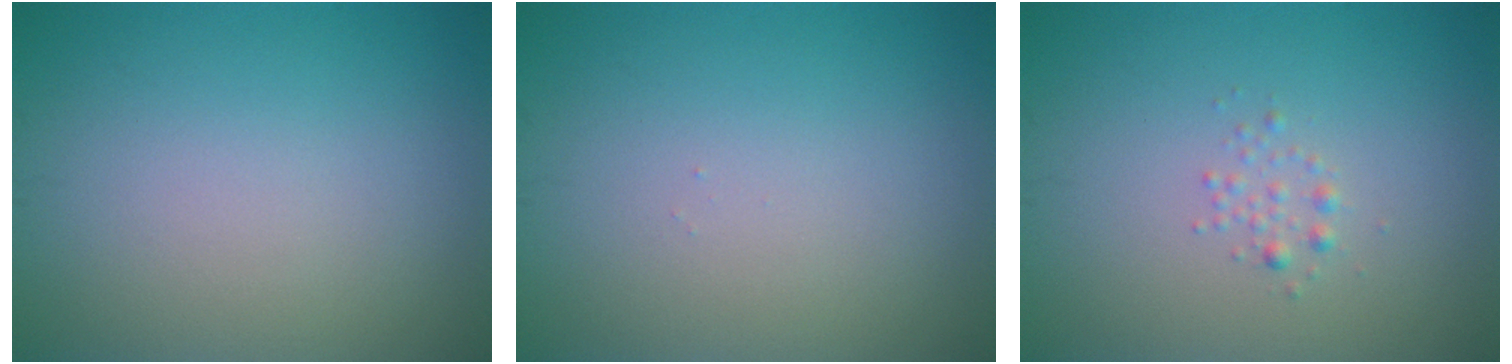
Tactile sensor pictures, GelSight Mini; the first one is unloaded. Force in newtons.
{"total": 0.0}
{"total": 0.9, "press": 0.9, "slide": 0.0}